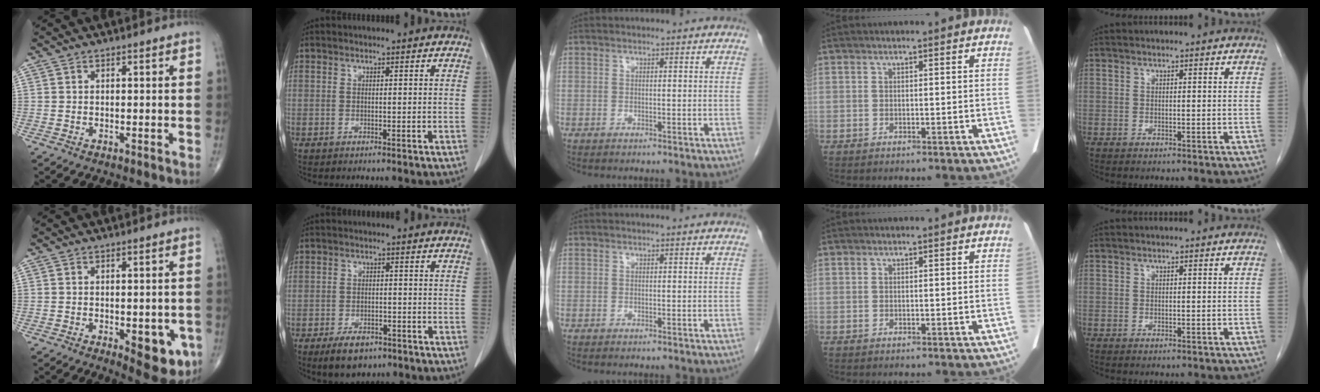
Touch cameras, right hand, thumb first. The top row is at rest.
{"thumb": {"total": 9.0, "force": [-2.8, 4.0, 7.5], "torque": [-0.066, -0.007, -0.025]}, "index": {"total": 5.2, "force": [-3.5, 2.8, 2.7], "torque": [-0.047, -0.001, -0.051]}}